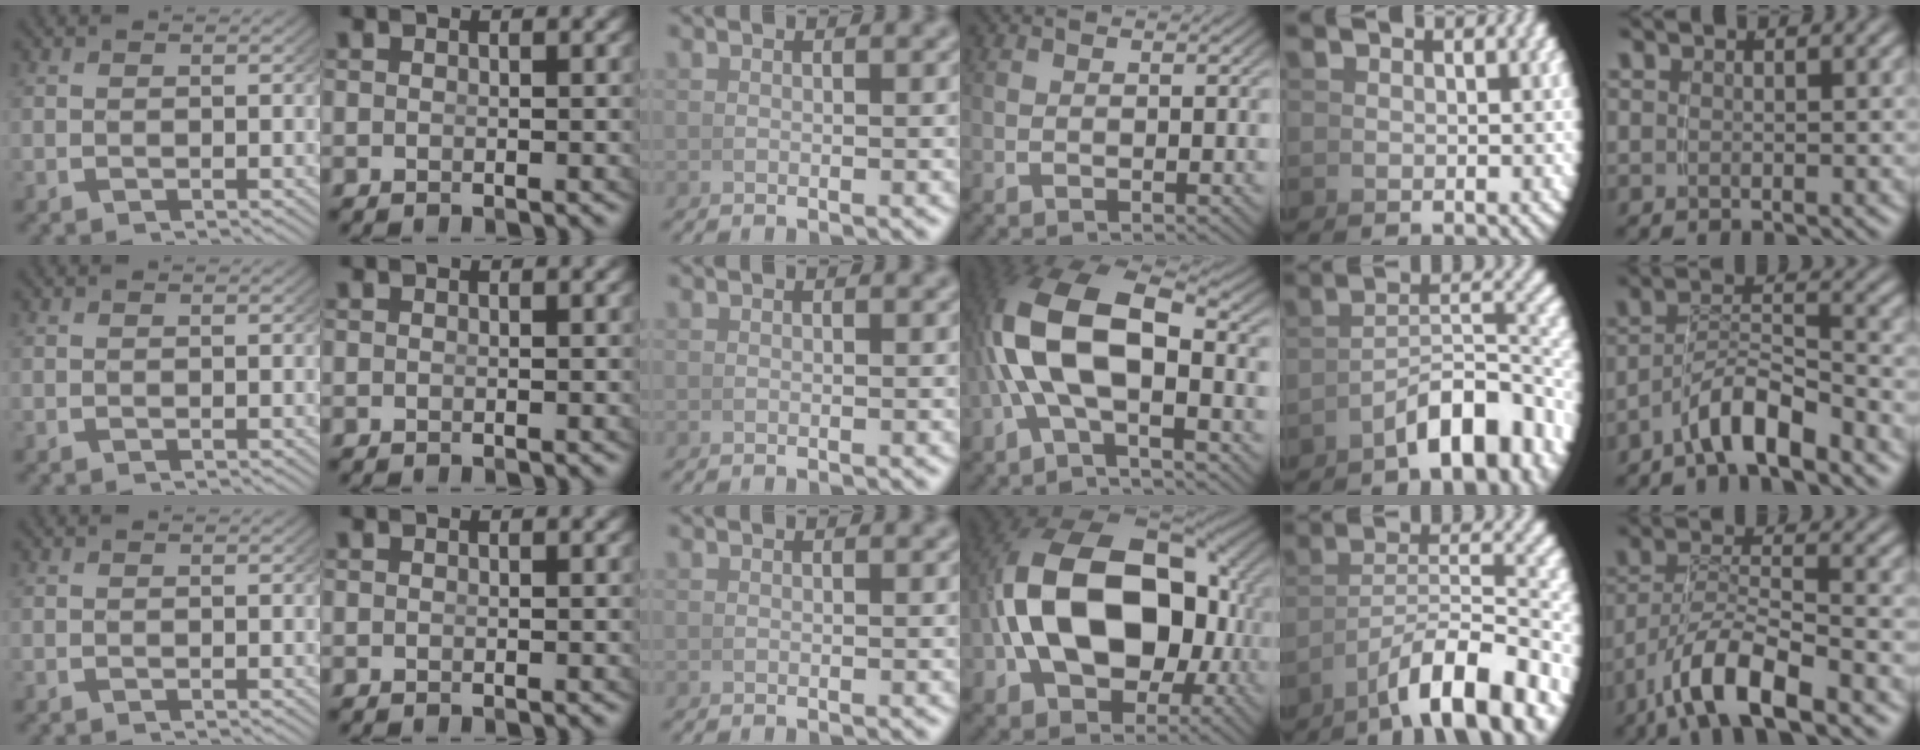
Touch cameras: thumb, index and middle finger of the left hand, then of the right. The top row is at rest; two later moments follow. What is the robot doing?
{"motion": "grasp_and_lifting", "object": "photo album"}